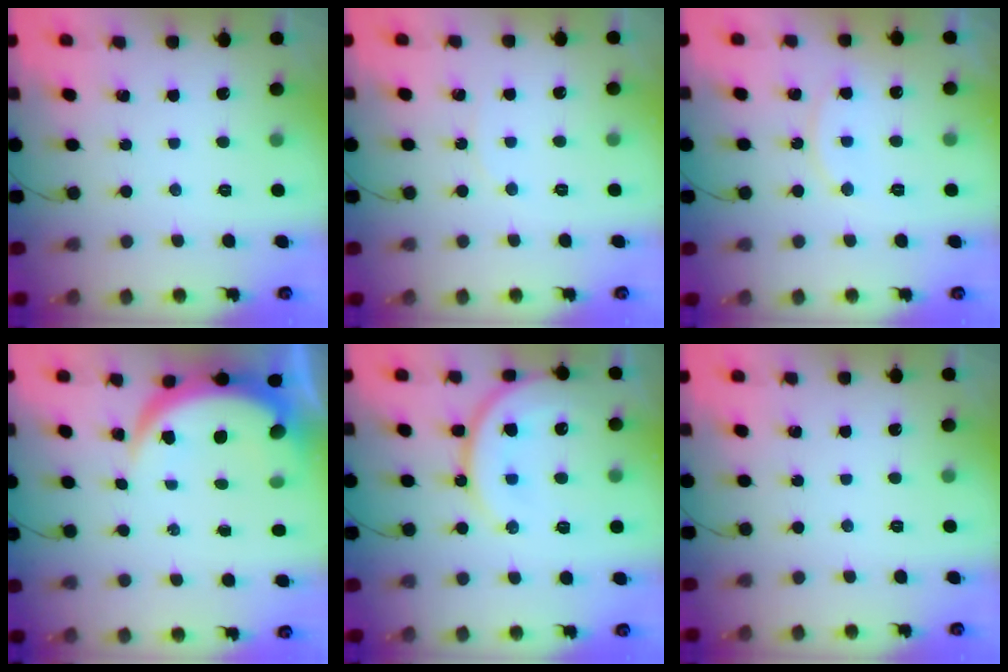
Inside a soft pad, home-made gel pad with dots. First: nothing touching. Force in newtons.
{"total": 4.4, "press": 3.7, "slide": 2.5}
{"total": 7.8, "press": 7.8, "slide": 0.6}
{"total": 8.0, "press": 7.9, "slide": 1.1}
{"total": 15.6, "press": 15.5, "slide": 1.7}
{"total": 0.0}